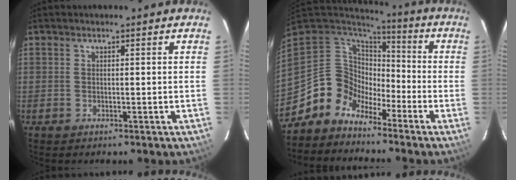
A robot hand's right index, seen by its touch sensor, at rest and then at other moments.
{"total": 9.4, "force": [-6.6, 6.7, 0.3], "torque": [-0.020, 0.043, -0.137]}